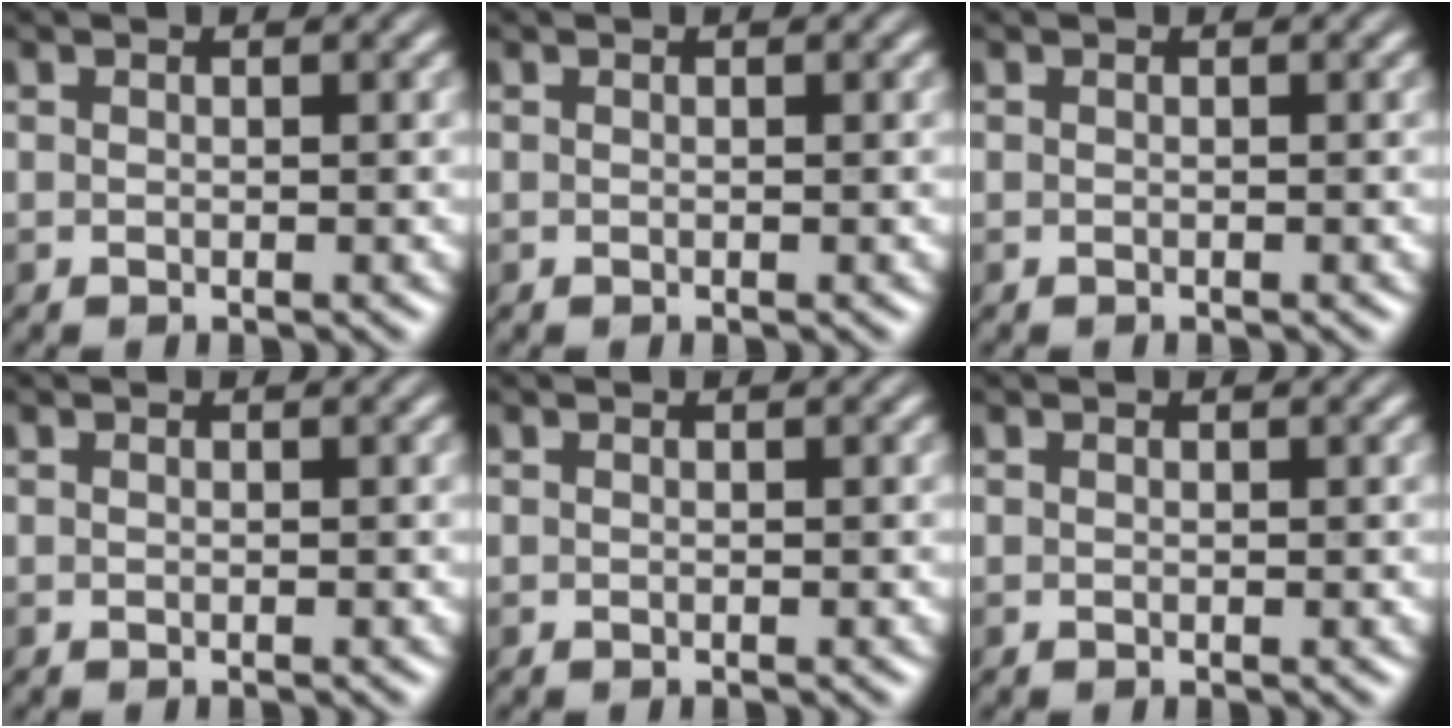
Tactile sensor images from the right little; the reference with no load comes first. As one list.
[{"total": 0.0}, {"total": 0.0}, {"total": 0.0}, {"total": 0.0}, {"total": 0.0}]